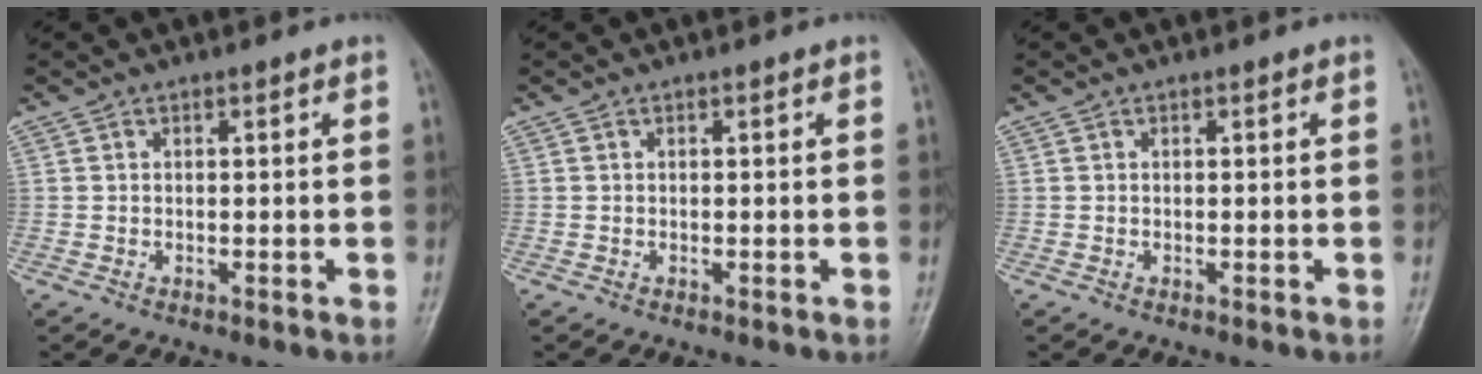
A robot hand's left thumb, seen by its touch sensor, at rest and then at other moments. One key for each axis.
{"total": 0.0}
{"total": 0.0}